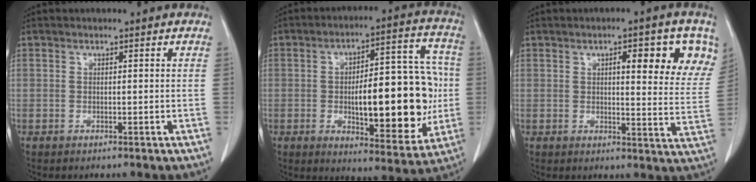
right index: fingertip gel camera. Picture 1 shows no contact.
{"total": 19.2, "force": [-2.0, 6.1, 18.1], "torque": [-0.254, 0.022, -0.021]}
{"total": 11.3, "force": [5.4, 2.6, 9.6], "torque": [-0.109, -0.004, 0.059]}